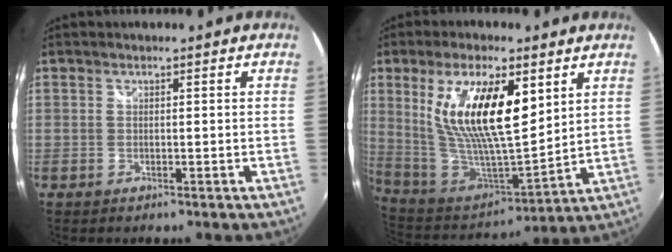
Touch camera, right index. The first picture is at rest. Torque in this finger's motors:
{"motor_torque": [1.27, 0.87, 1.05, 0.21]}